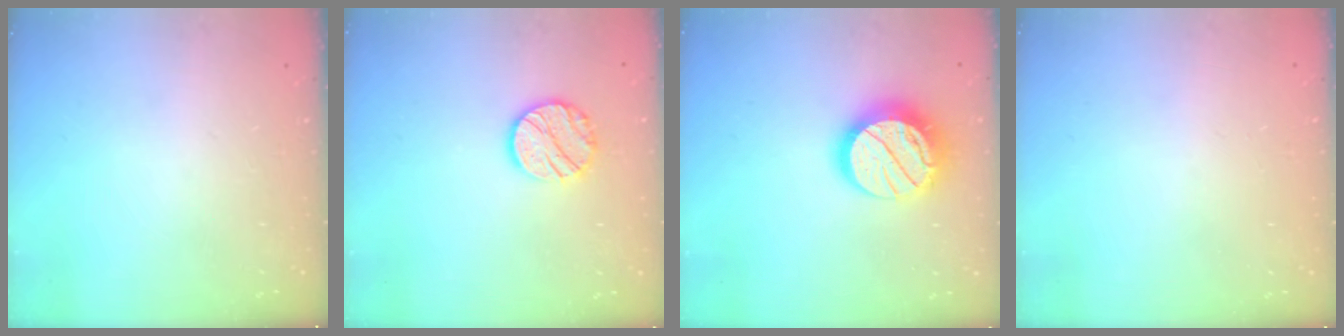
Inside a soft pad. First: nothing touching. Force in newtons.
{"total": 10.8, "press": 10.8, "slide": 0.2}
{"total": 17.5, "press": 17.5, "slide": 1.3}
{"total": 0.7, "press": 0.7, "slide": 0.1}